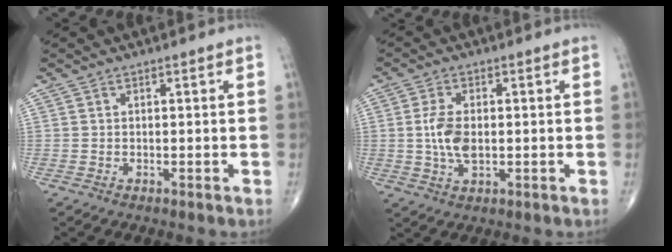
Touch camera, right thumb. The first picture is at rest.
{"total": 6.2, "force": [-0.1, 3.3, 5.3], "torque": [-0.110, -0.002, -0.002]}